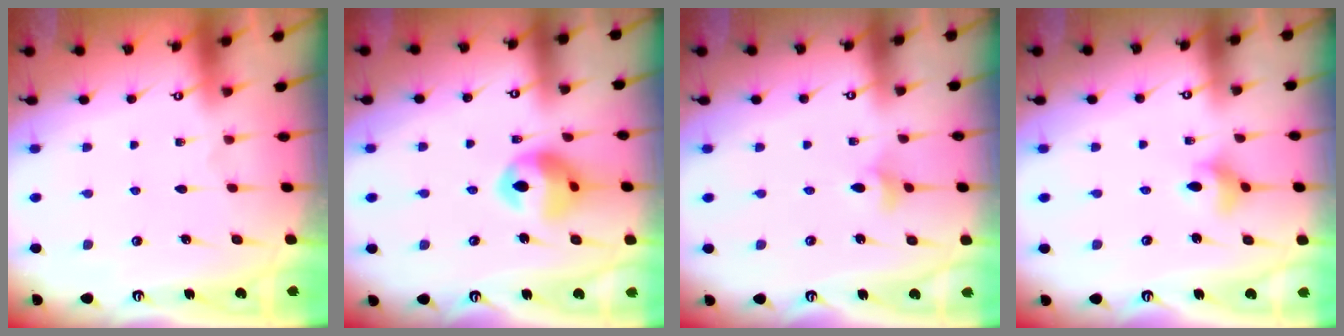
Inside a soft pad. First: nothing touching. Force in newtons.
{"total": 12.9, "press": 12.8, "slide": 1.6}
{"total": 3.2, "press": 3.2, "slide": 0.6}
{"total": 4.8, "press": 4.5, "slide": 1.4}